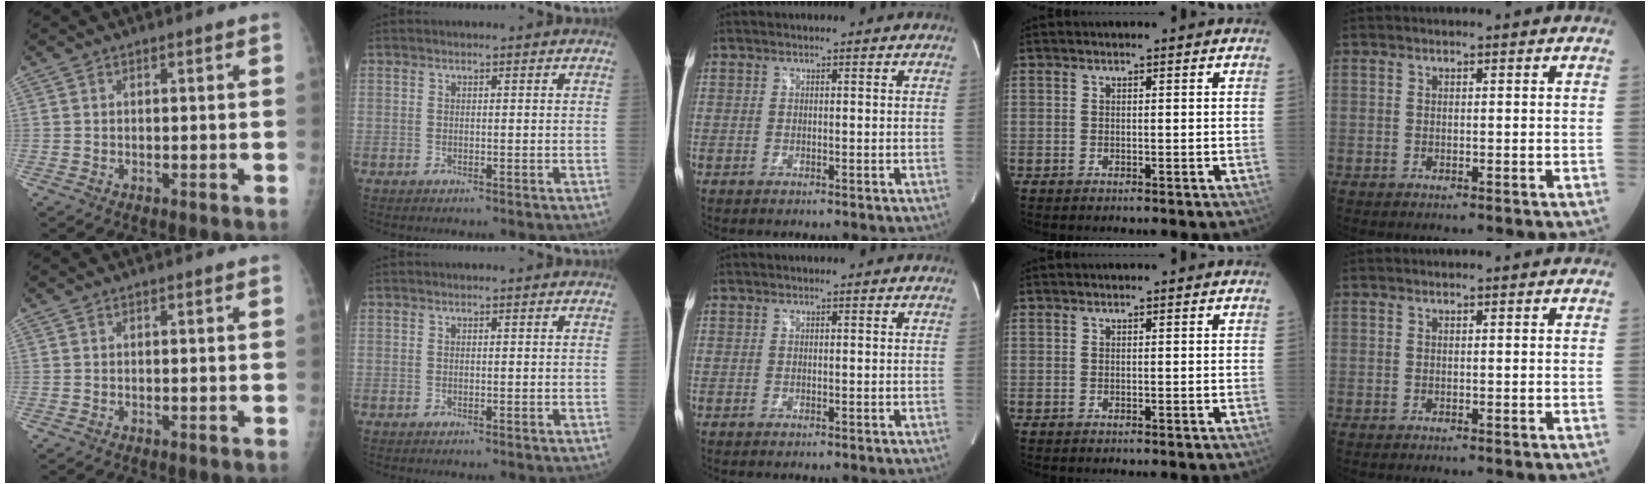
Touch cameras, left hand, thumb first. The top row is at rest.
{}